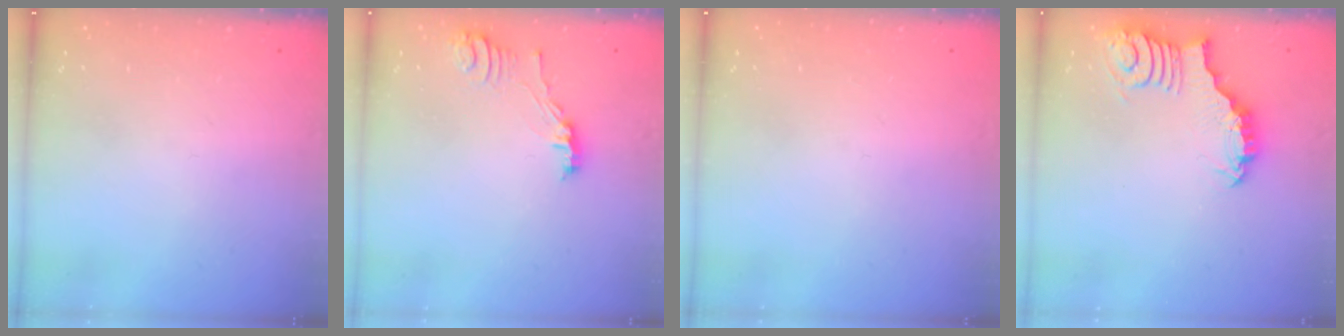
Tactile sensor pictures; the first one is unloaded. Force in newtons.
{"total": 3.4, "press": 3.4, "slide": 0.3}
{"total": 0.0}
{"total": 3.2, "press": 3.2, "slide": 0.1}